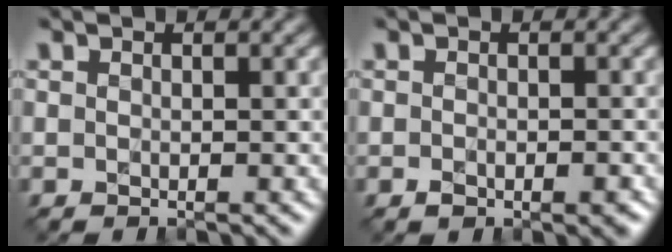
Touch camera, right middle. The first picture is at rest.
{"total": 1.9, "force": [-1.0, 0.9, 1.4], "torque": [-0.021, -0.001, -0.014]}